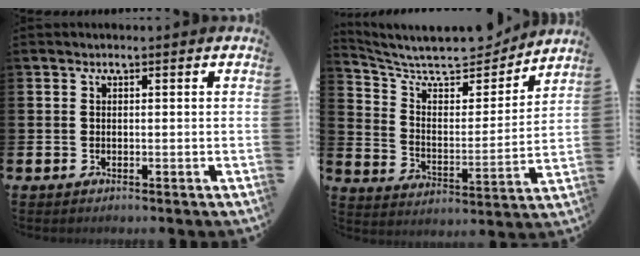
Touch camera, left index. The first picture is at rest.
{"total": 9.2, "force": [8.2, 2.6, 3.1], "torque": [-0.089, -0.063, 0.139]}